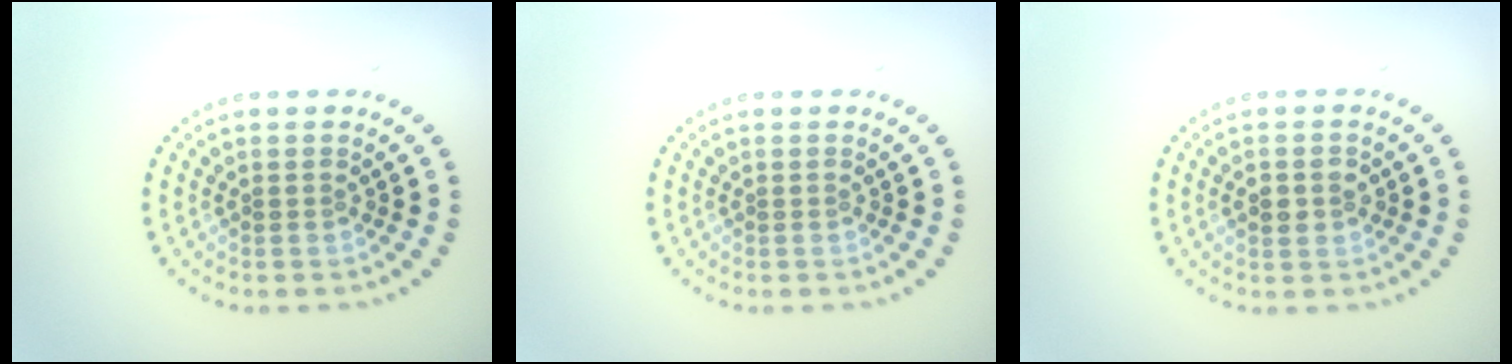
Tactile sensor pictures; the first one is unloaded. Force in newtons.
{"total": 0.0}
{"total": 2.4, "press": 2.4, "slide": 0.2}